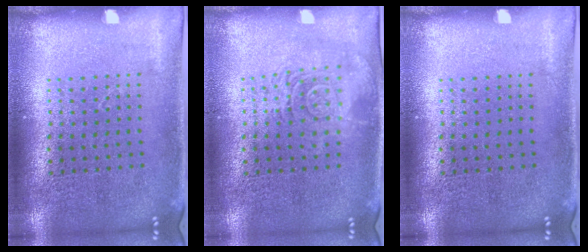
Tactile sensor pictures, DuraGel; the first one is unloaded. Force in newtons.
{"total": 2.8, "press": 2.8, "slide": 0.4}
{"total": 0.0}